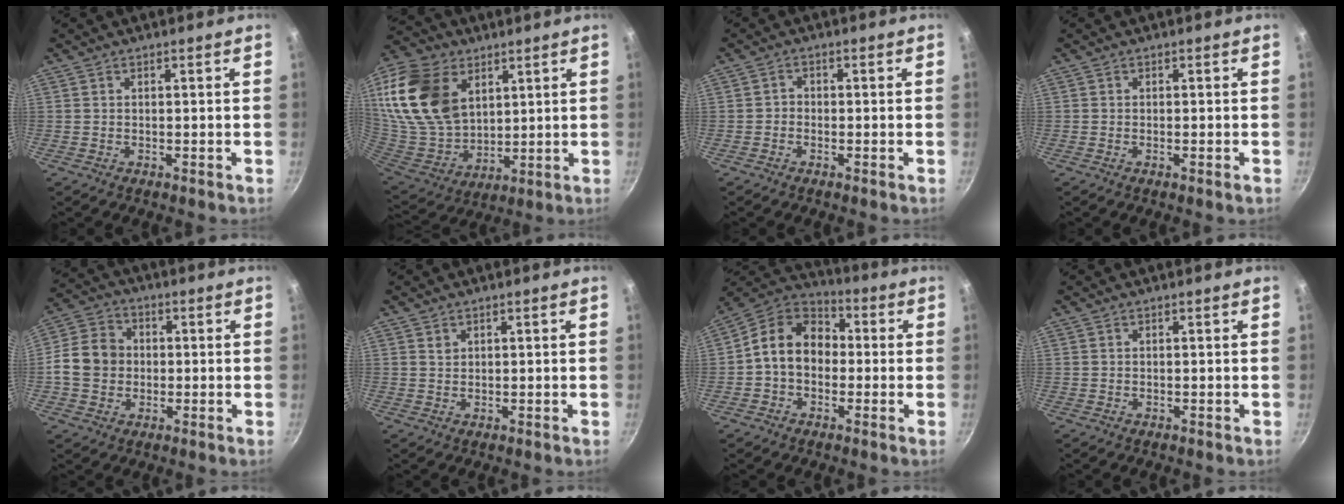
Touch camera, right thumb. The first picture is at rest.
{"total": 22.1, "force": [8.6, 14.9, 13.8], "torque": [-0.259, -0.031, 0.176]}
{"total": 1.3, "force": [-0.7, 1.0, 0.4], "torque": [-0.004, 0.007, -0.018]}
{"total": 0.9, "force": [-0.4, 0.0, 0.8], "torque": [-0.020, 0.001, -0.010]}
{"total": 9.8, "force": [-0.3, 8.3, 5.1], "torque": [-0.068, 0.015, -0.023]}
{"total": 1.0, "force": [0.6, 0.7, 0.3], "torque": [-0.002, -0.003, 0.012]}
{"total": 10.5, "force": [-0.4, 8.2, 6.5], "torque": [-0.074, 0.035, -0.029]}
{"total": 0.0}